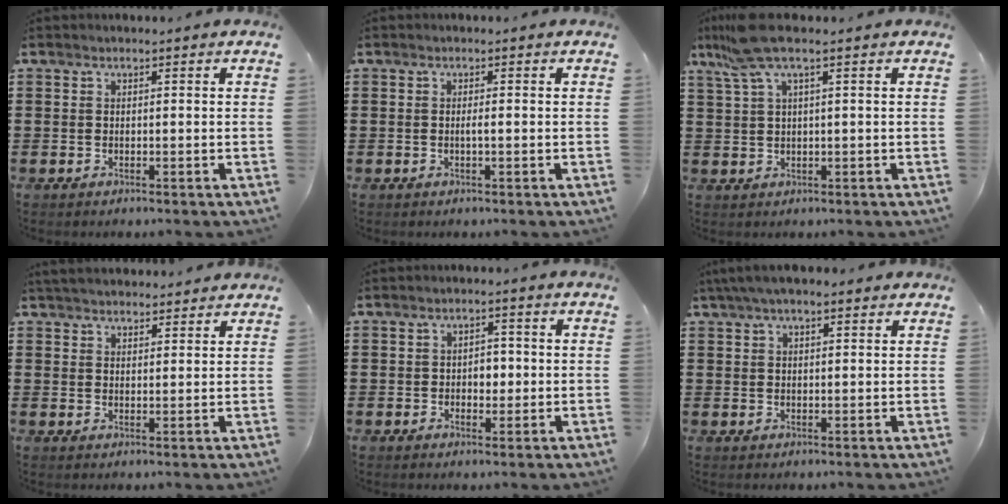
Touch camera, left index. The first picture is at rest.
{"total": 0.8, "force": [-0.2, -0.1, 0.8], "torque": [-0.016, -0.004, -0.004]}
{"total": 6.3, "force": [3.0, 0.8, 5.4], "torque": [-0.133, -0.001, 0.051]}
{"total": 3.1, "force": [3.0, 0.4, 0.3], "torque": [-0.014, -0.002, 0.058]}
{"total": 2.7, "force": [-0.3, 1.8, 2.0], "torque": [-0.033, 0.002, -0.010]}
{"total": 4.0, "force": [2.9, 1.1, 2.6], "torque": [-0.055, 0.006, 0.053]}